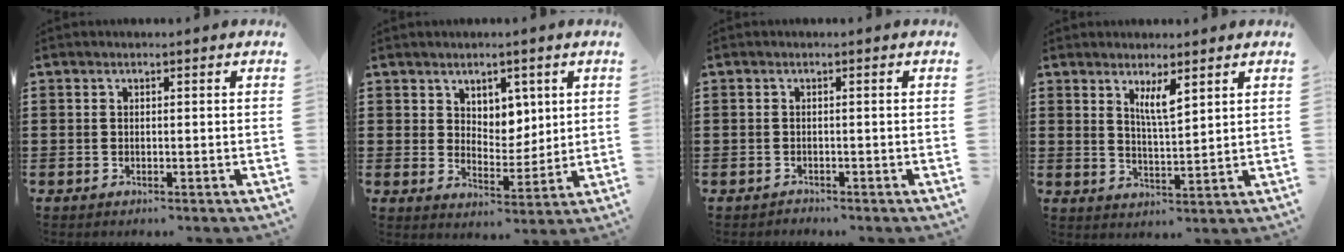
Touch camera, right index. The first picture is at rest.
{"total": 4.8, "force": [3.2, 3.4, 1.0], "torque": [-0.031, -0.001, 0.056]}
{"total": 0.9, "force": [-0.9, 0.1, 0.0], "torque": [-0.001, -0.001, -0.019]}
{"total": 4.2, "force": [2.5, 1.0, 3.3], "torque": [-0.071, 0.005, 0.042]}